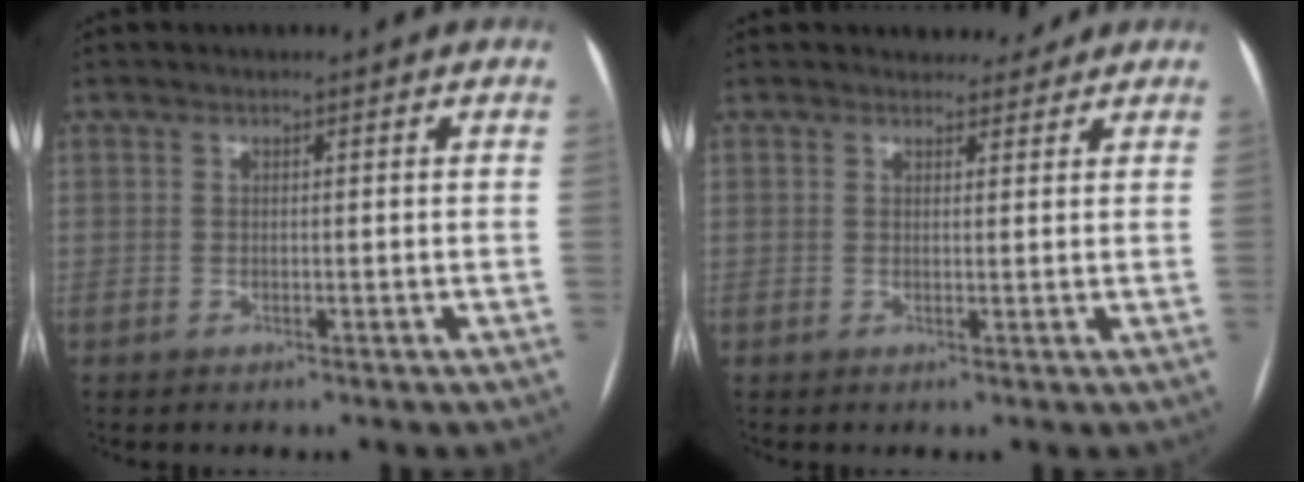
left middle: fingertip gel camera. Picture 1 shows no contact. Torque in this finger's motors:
{"motor_torque": [0.00, 0.00, 0.00, -0.01]}